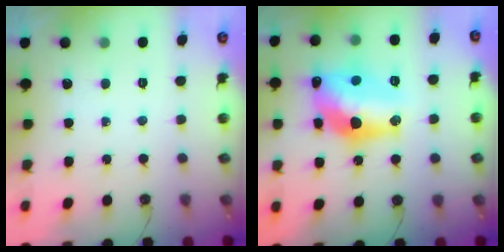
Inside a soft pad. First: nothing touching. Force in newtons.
{"total": 18.0, "press": 17.4, "slide": 4.7}